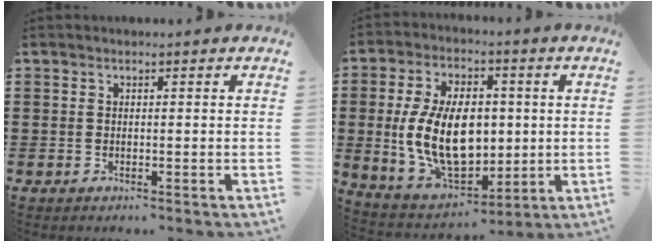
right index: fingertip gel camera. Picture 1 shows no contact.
{"total": 13.6, "force": [0.6, 8.5, 10.7], "torque": [-0.214, 0.000, 0.010]}